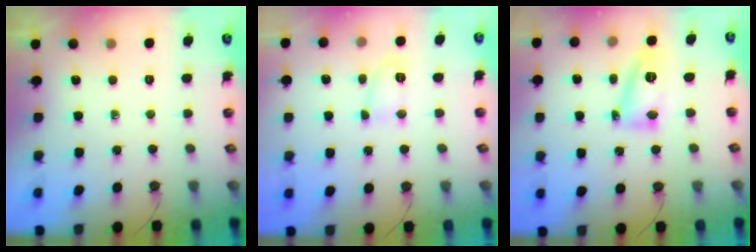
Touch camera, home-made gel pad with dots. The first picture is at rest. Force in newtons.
{"total": 5.5, "press": 5.5, "slide": 0.3}
{"total": 12.4, "press": 12.3, "slide": 1.2}